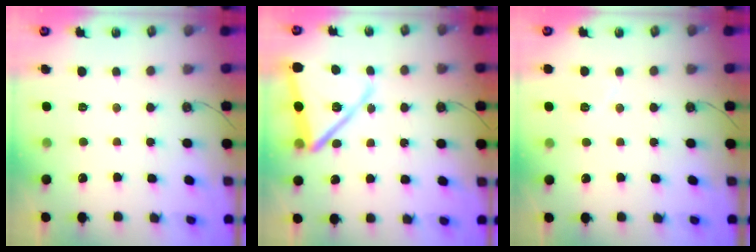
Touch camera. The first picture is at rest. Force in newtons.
{"total": 16.1, "press": 15.3, "slide": 5.1}
{"total": 6.8, "press": 4.3, "slide": 5.2}